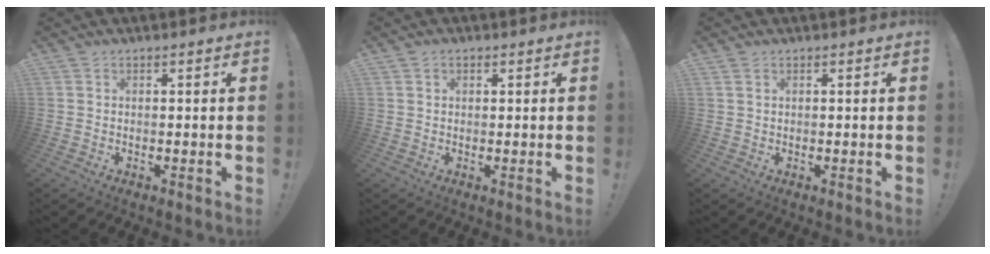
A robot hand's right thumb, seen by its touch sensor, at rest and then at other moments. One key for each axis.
{"total": 1.2, "fx": 0.7, "fy": 0.9, "fz": 0.5, "tx": -0.005, "ty": 0.000, "tz": 0.011}
{"total": 1.2, "fx": 0.8, "fy": 0.7, "fz": 0.6, "tx": -0.011, "ty": 0.002, "tz": 0.016}